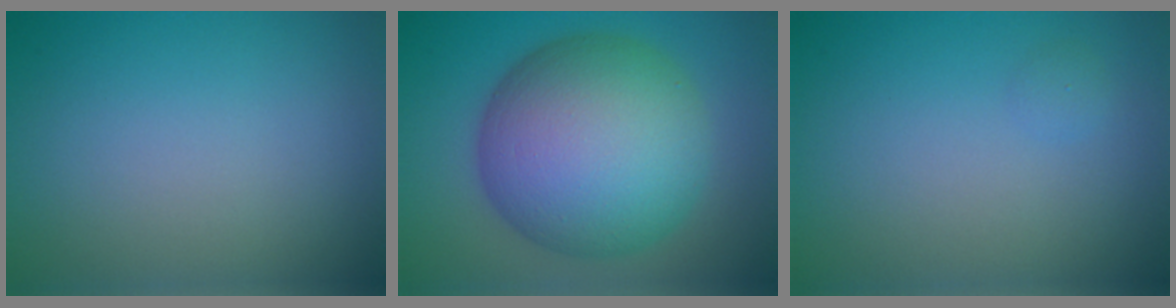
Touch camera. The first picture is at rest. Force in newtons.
{"total": 15.0, "press": 15.0, "slide": 0.3}
{"total": 0.6, "press": 0.6, "slide": 0.0}